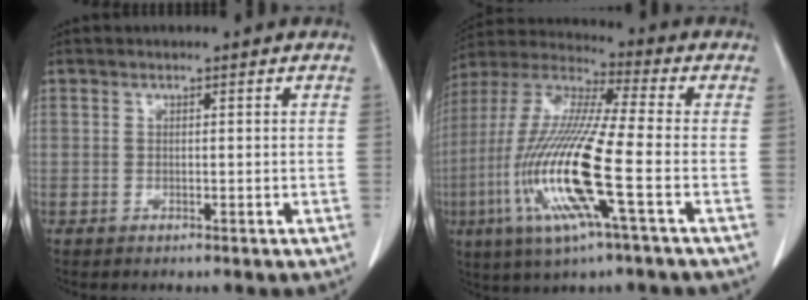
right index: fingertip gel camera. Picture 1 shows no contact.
{"total": 17.8, "force": [-5.0, 0.8, 17.1], "torque": [-0.368, -0.019, -0.103]}